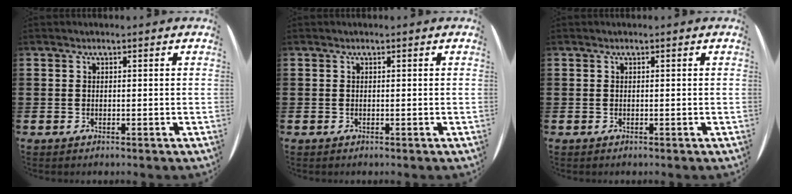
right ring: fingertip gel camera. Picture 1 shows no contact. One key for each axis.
{"total": 0.0}
{"total": 0.0}